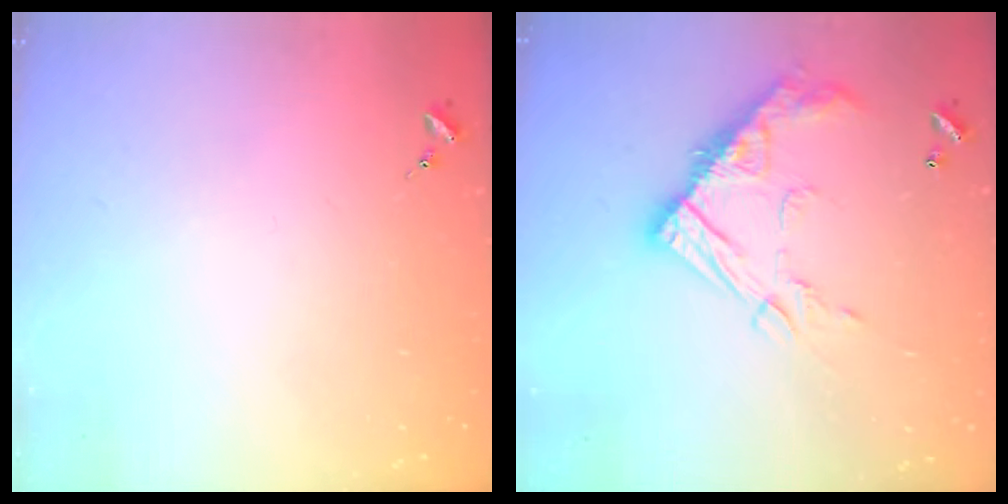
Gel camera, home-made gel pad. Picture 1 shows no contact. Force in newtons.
{"total": 15.9, "press": 15.9, "slide": 0.8}